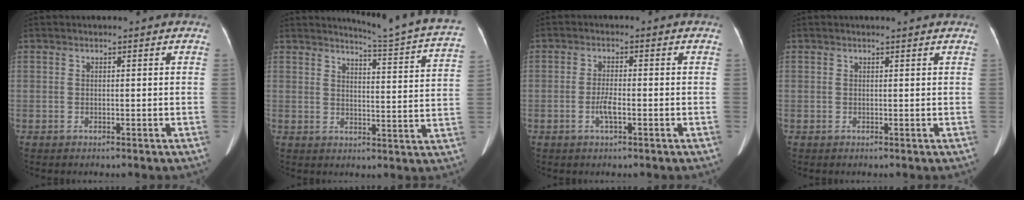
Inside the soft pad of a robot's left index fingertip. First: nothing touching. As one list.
[{"total": 15.1, "force": [14.2, -1.3, 4.8], "torque": [-0.070, -0.084, 0.156]}, {"total": 2.7, "force": [-1.0, 0.5, 2.5], "torque": [-0.053, 0.000, -0.021]}, {"total": 0.9, "force": [0.9, -0.1, 0.2], "torque": [-0.011, 0.004, 0.012]}]